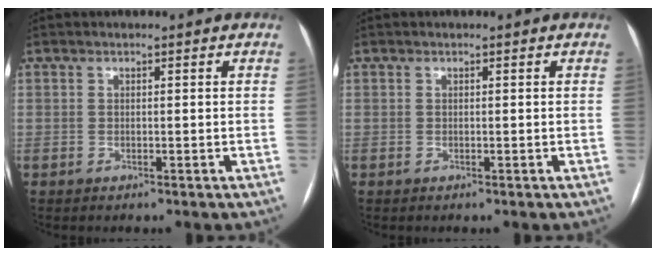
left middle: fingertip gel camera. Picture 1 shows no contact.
{"total": 0.0}